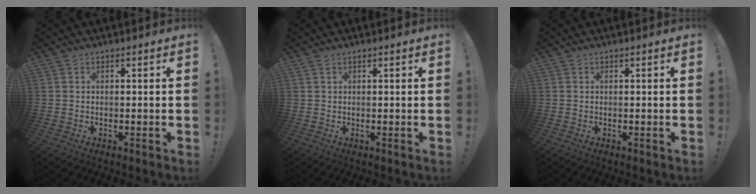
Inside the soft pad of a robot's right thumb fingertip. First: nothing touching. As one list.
[{"total": 0.6, "force": [0.4, 0.2, 0.4], "torque": [-0.008, 0.000, 0.008]}, {"total": 0.0}]